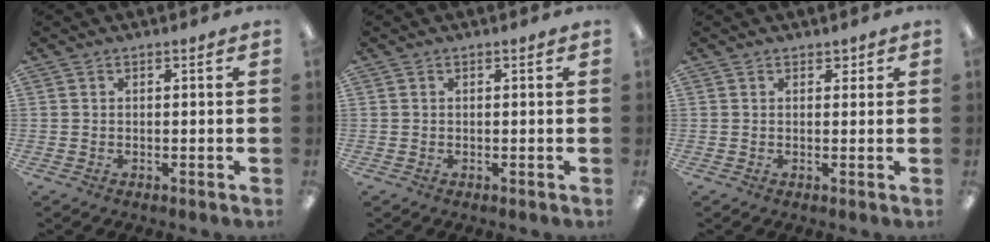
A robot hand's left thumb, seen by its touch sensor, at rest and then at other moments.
{"total": 0.0}
{"total": 1.7, "force": [1.3, 1.0, 0.5], "torque": [-0.002, -0.002, 0.021]}